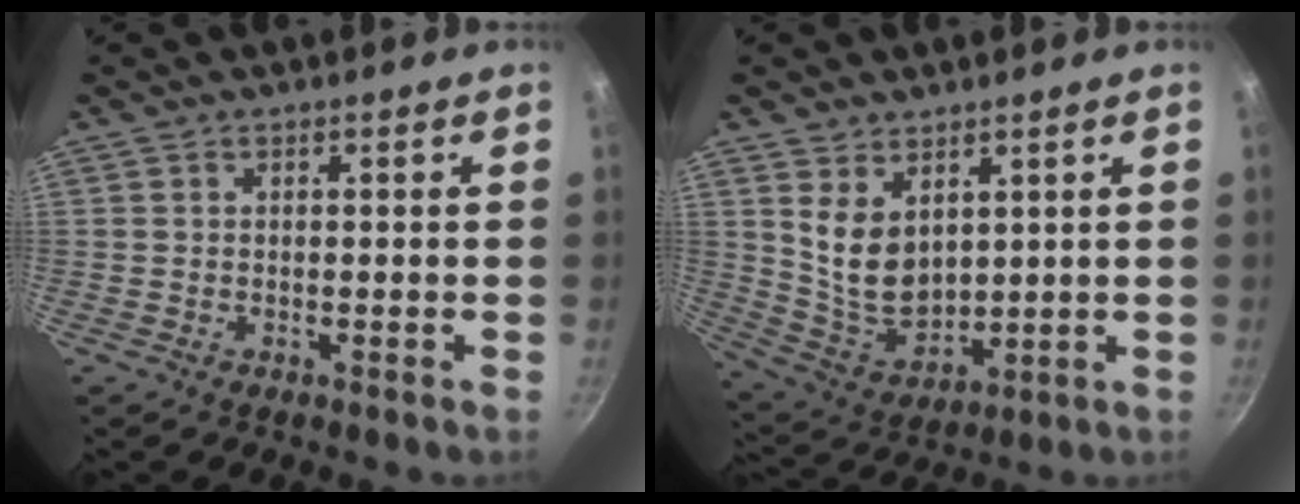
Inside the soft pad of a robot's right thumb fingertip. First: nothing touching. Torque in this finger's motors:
{"motor_torque": [-0.66, 1.10, 0.01, 0.18, 0.10]}